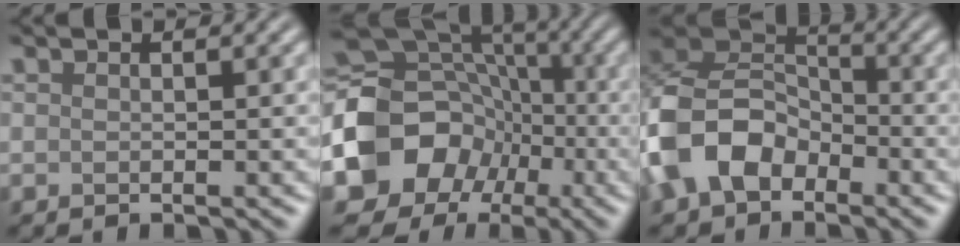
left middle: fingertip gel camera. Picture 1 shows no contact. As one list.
[{"total": 11.4, "force": [-3.2, 9.6, 5.1], "torque": [-0.111, 0.000, -0.072]}, {"total": 9.0, "force": [-3.6, 6.3, 5.4], "torque": [-0.111, 0.007, -0.087]}]